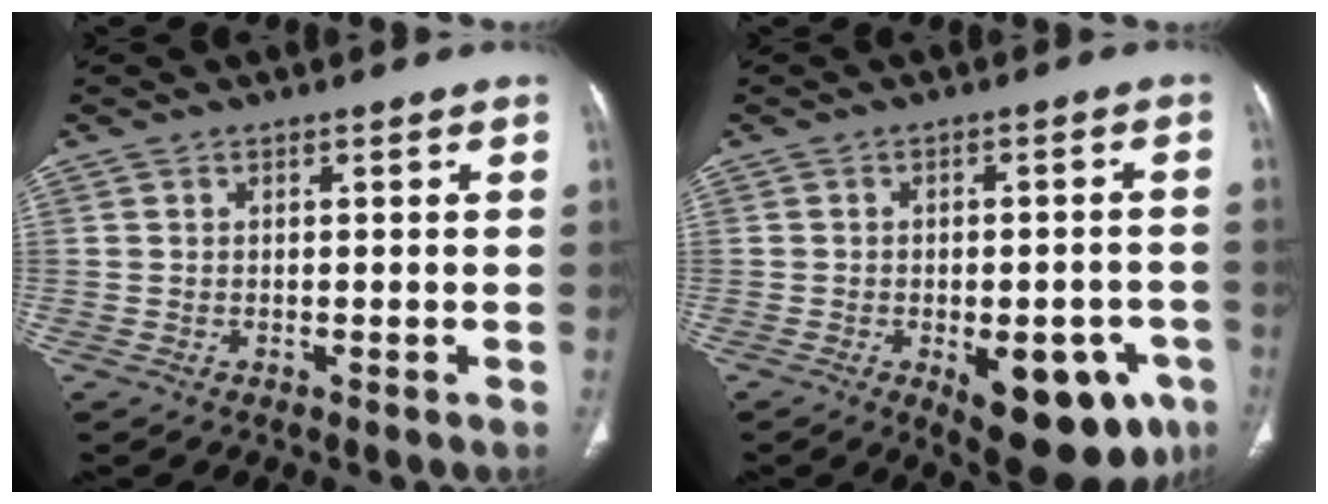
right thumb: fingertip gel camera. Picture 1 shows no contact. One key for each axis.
{"total": 15.8, "fx": -6.5, "fy": 7.4, "fz": 12.4, "tx": -0.112, "ty": 0.016, "tz": -0.068}